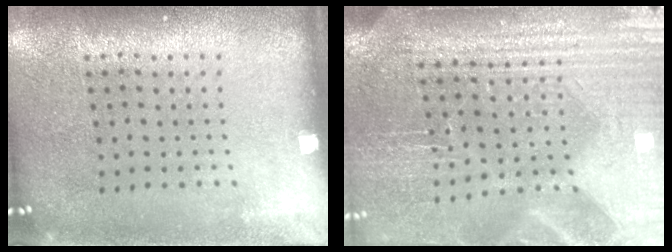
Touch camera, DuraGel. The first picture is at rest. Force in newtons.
{"total": 4.3, "press": 4.0, "slide": 1.6}